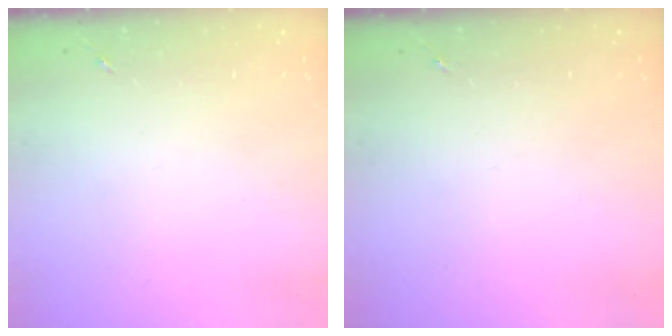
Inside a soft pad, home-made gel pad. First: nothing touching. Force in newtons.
{"total": 0.0}